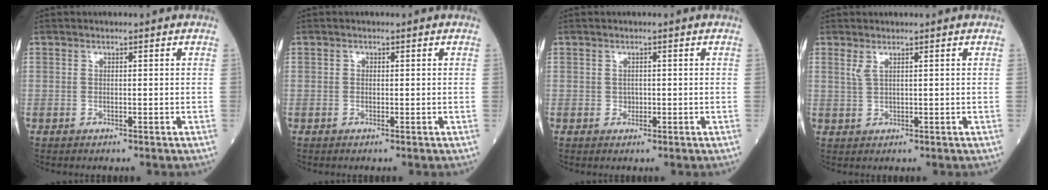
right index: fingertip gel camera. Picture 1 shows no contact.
{"total": 0.0}
{"total": 0.8, "force": [-0.1, 0.7, 0.3], "torque": [-0.002, 0.002, -0.002]}
{"total": 1.5, "force": [0.9, 0.0, 1.2], "torque": [-0.033, 0.001, 0.021]}